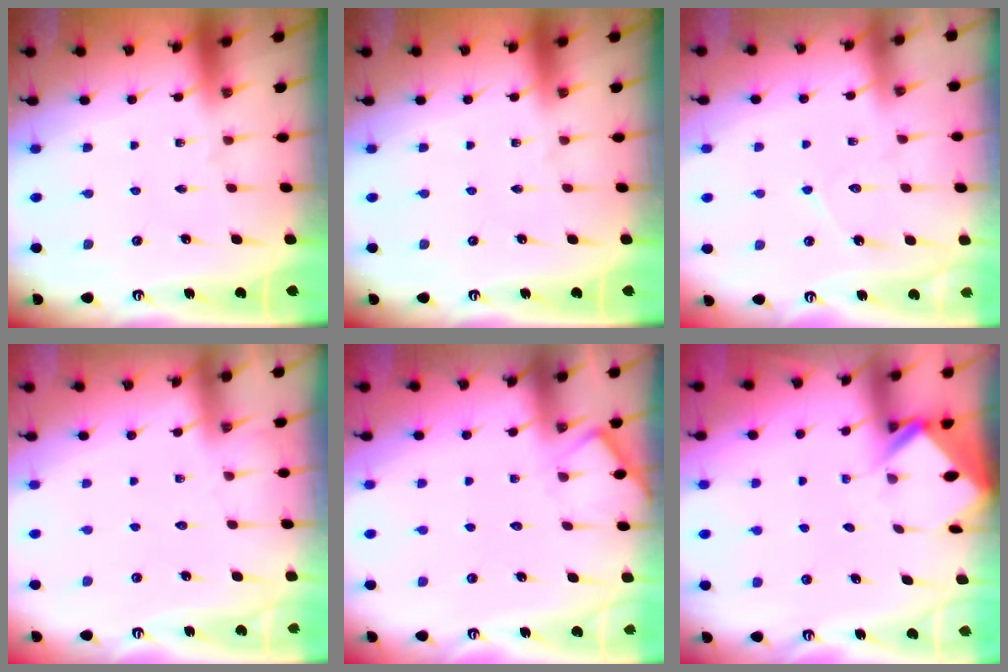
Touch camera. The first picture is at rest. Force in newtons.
{"total": 0.0}
{"total": 7.3, "press": 7.3, "slide": 0.5}
{"total": 2.9, "press": 2.8, "slide": 0.4}
{"total": 5.0, "press": 5.0, "slide": 0.6}
{"total": 3.0, "press": 3.0, "slide": 0.2}